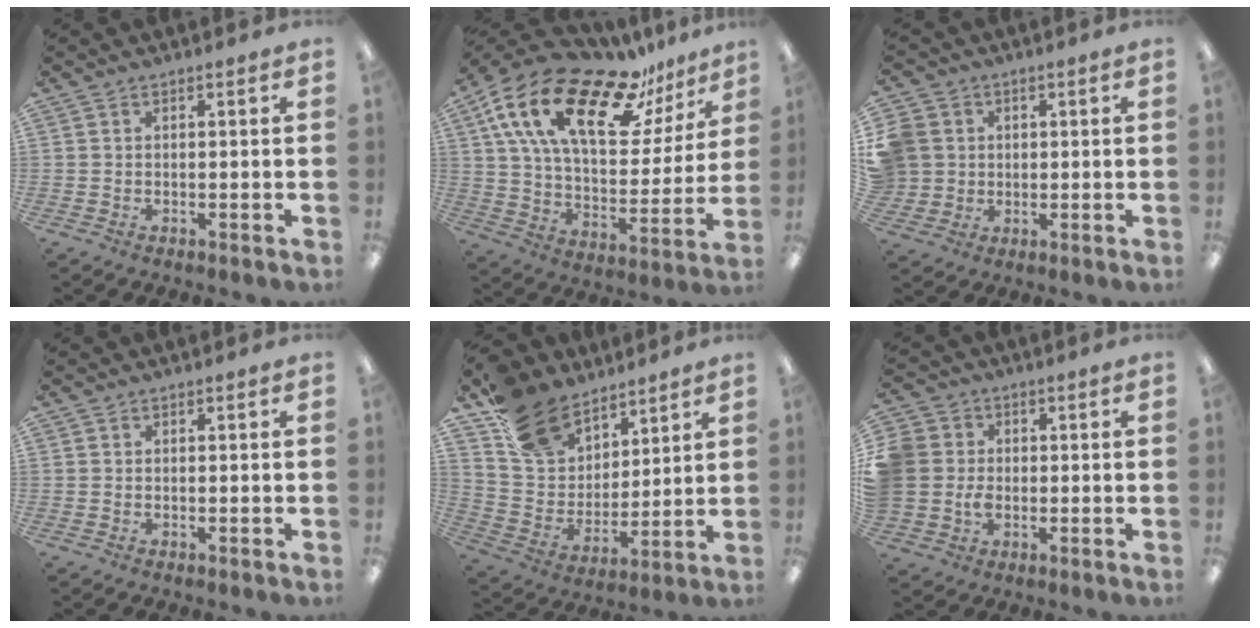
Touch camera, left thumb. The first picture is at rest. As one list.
[{"total": 23.8, "force": [14.7, 10.3, 15.6], "torque": [-0.278, -0.083, 0.255]}, {"total": 7.5, "force": [1.3, 7.3, 1.5], "torque": [-0.053, 0.012, 0.031]}, {"total": 0.0}, {"total": 17.2, "force": [12.5, 10.4, 5.7], "torque": [-0.128, -0.066, 0.243]}, {"total": 8.1, "force": [-0.3, 7.8, 2.1], "torque": [-0.065, 0.010, -0.001]}]